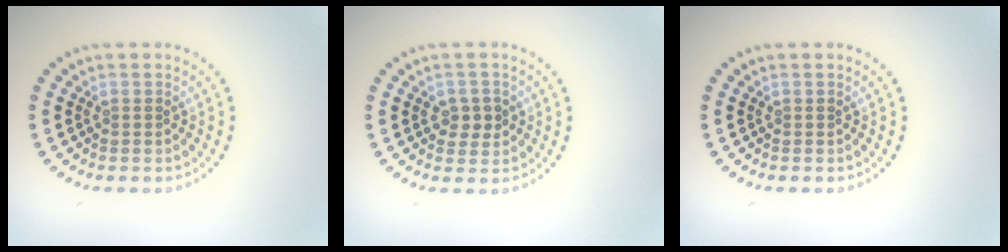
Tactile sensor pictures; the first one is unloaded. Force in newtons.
{"total": 2.1, "press": 2.1, "slide": 0.5}
{"total": 0.0}